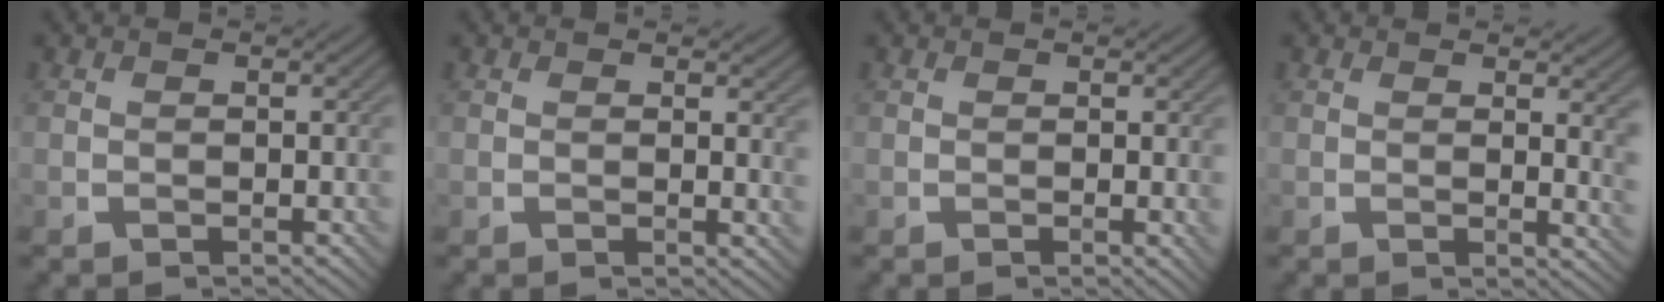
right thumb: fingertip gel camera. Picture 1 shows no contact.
{"total": 1.7, "force": [0.7, 0.4, 1.5], "torque": [-0.022, -0.007, 0.011]}
{"total": 1.1, "force": [0.1, 0.2, 1.1], "torque": [-0.016, -0.005, -0.001]}
{"total": 3.5, "force": [1.2, 0.8, 3.2], "torque": [-0.049, -0.002, 0.018]}